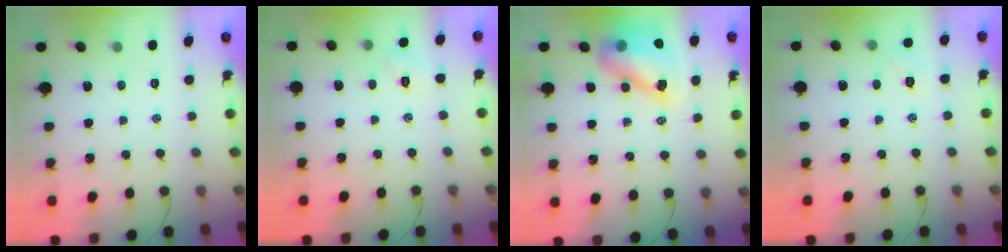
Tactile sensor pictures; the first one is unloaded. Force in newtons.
{"total": 2.8, "press": 2.7, "slide": 0.8}
{"total": 12.8, "press": 12.2, "slide": 3.6}
{"total": 4.5, "press": 4.4, "slide": 1.2}